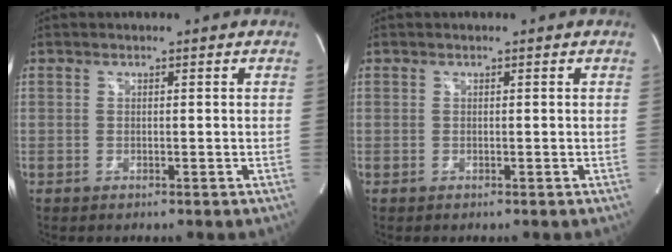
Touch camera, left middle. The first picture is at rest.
{"total": 0.0}